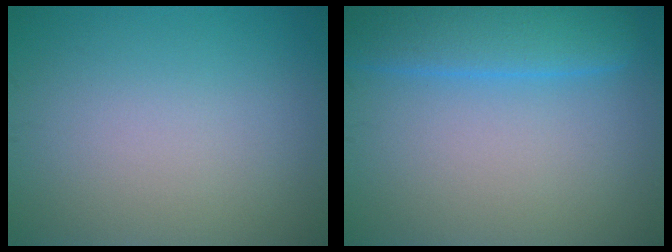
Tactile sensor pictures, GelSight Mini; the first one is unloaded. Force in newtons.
{"total": 5.4, "press": 5.4, "slide": 0.3}